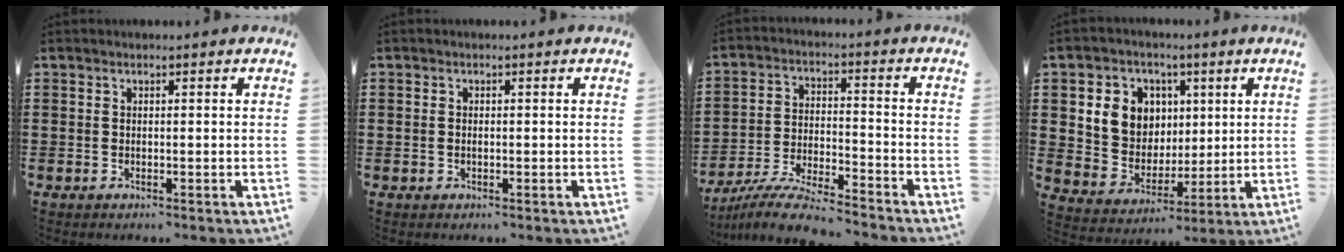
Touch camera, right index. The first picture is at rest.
{"total": 0.8, "force": [-0.1, 0.5, 0.6], "torque": [-0.014, 0.003, -0.003]}
{"total": 7.9, "force": [-7.5, 0.2, 2.6], "torque": [-0.057, 0.006, -0.147]}
{"total": 8.2, "force": [2.7, 7.5, 1.8], "torque": [-0.061, 0.001, 0.050]}